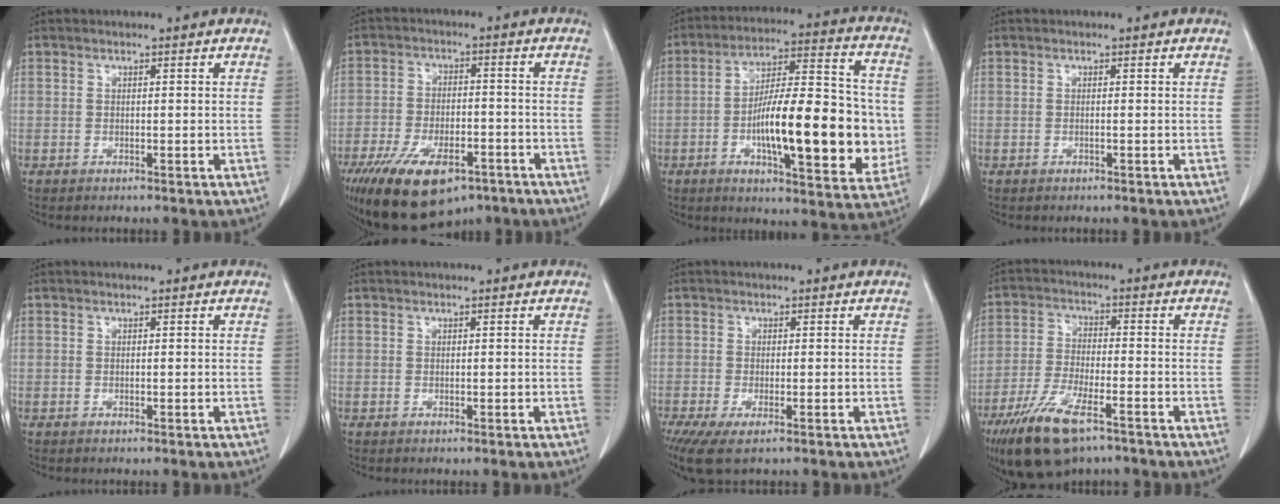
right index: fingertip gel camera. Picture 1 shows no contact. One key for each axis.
{"total": 16.5, "fx": -10.4, "fy": 7.3, "fz": 10.4, "tx": -0.214, "ty": -0.016, "tz": -0.167}
{"total": 20.2, "fx": -3.0, "fy": 5.3, "fz": 19.2, "tx": -0.290, "ty": 0.014, "tz": -0.042}
{"total": 0.0}
{"total": 0.0}
{"total": 0.0}
{"total": 5.4, "fx": -3.3, "fy": 1.6, "fz": 4.0, "tx": -0.069, "ty": -0.016, "tz": -0.054}
{"total": 12.1, "fx": -7.8, "fy": 3.6, "fz": 8.4, "tx": -0.165, "ty": -0.022, "tz": -0.139}